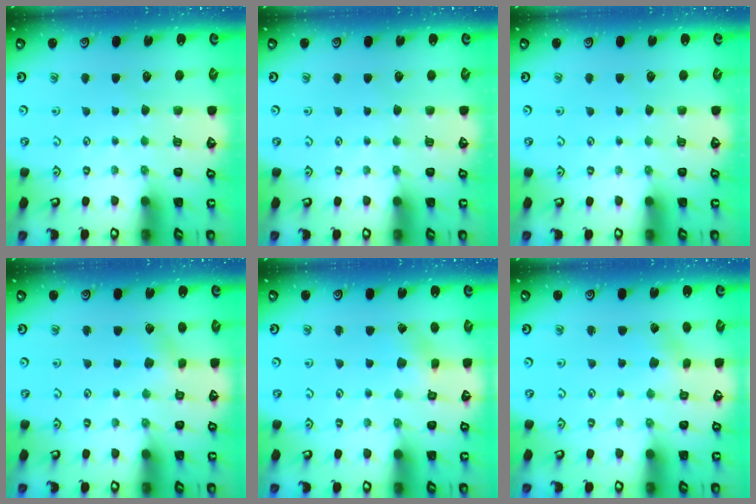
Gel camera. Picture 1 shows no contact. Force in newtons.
{"total": 0.0}
{"total": 0.0}
{"total": 2.9, "press": 2.8, "slide": 0.3}
{"total": 2.6, "press": 2.6, "slide": 0.2}
{"total": 1.1, "press": 1.1, "slide": 0.1}